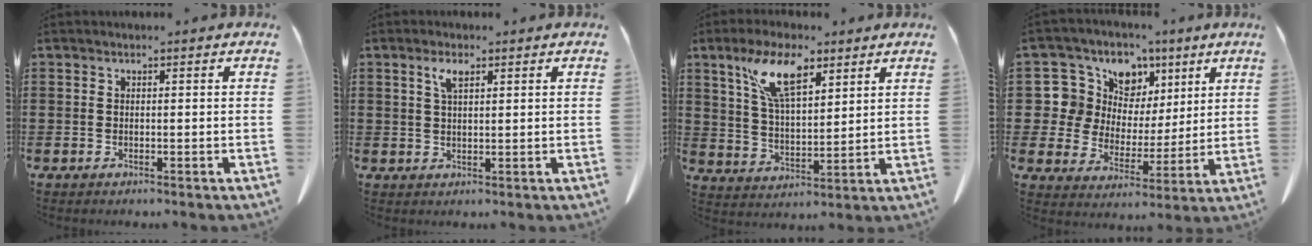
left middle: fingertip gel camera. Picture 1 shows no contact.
{"total": 3.0, "force": [1.5, 0.9, 2.4], "torque": [-0.053, 0.004, 0.026]}
{"total": 10.5, "force": [6.5, 4.0, 7.2], "torque": [-0.157, 0.001, 0.120]}
{"total": 9.3, "force": [5.0, 7.5, 2.3], "torque": [-0.094, -0.027, 0.095]}